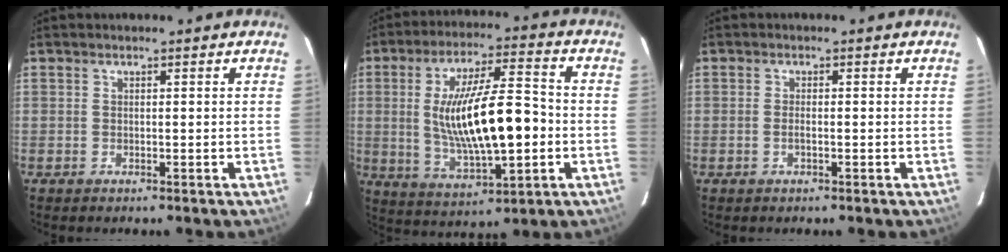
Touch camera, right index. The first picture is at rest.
{"total": 17.4, "force": [-1.3, 5.0, 16.6], "torque": [-0.298, 0.002, -0.006]}
{"total": 1.3, "force": [-0.4, 0.4, 1.2], "torque": [-0.026, 0.000, -0.009]}